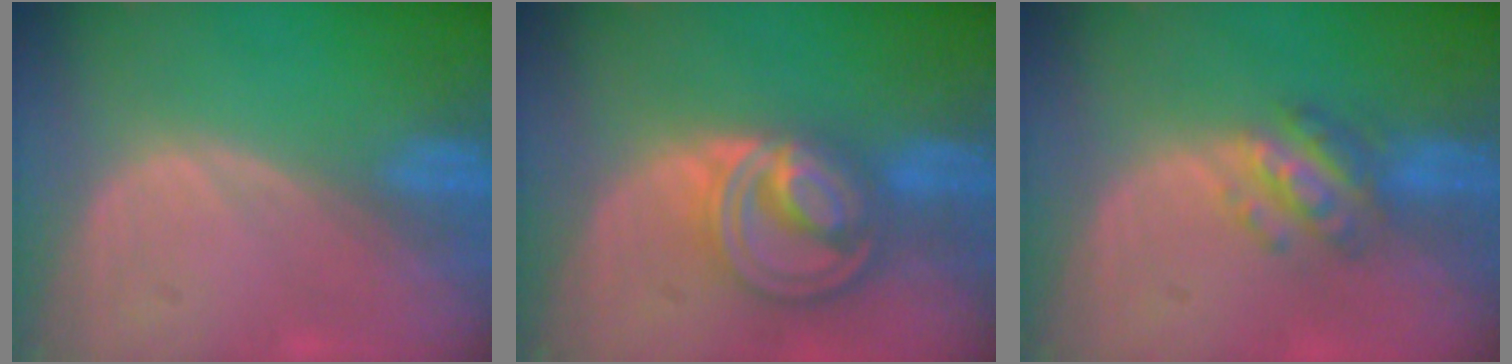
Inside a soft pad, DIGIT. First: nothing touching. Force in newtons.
{"total": 8.7, "press": 7.4, "slide": 4.6}
{"total": 5.6, "press": 5.1, "slide": 2.2}